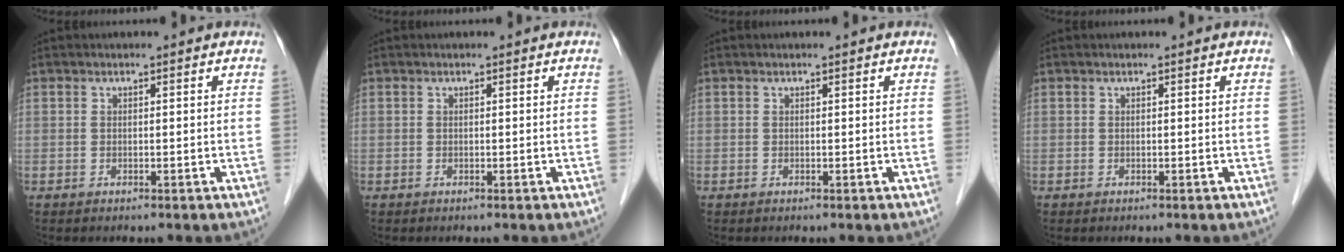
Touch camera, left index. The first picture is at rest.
{"total": 0.0}
{"total": 0.0}
{"total": 0.0}